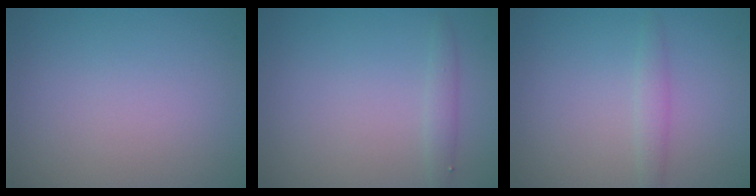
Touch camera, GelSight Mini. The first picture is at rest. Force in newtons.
{"total": 0.7, "press": 0.7, "slide": 0.1}
{"total": 1.4, "press": 1.4, "slide": 0.0}